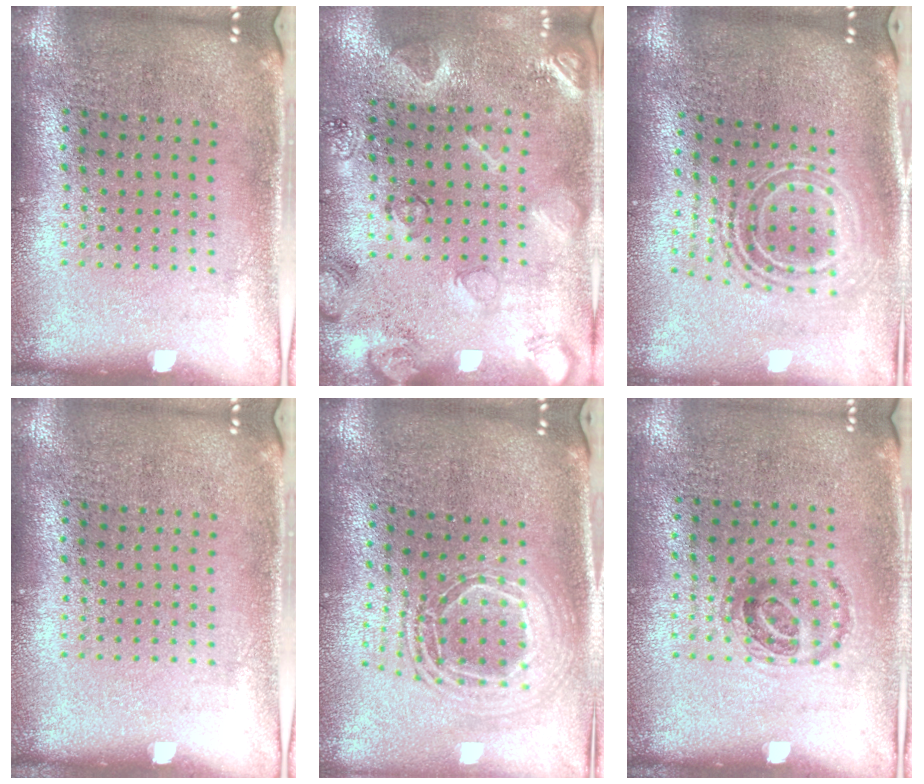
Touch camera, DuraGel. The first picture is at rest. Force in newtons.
{"total": 2.2, "press": 2.1, "slide": 0.7}
{"total": 2.2, "press": 1.6, "slide": 1.5}
{"total": 0.0}
{"total": 2.1, "press": 1.7, "slide": 1.3}
{"total": 0.9, "press": 0.8, "slide": 0.4}